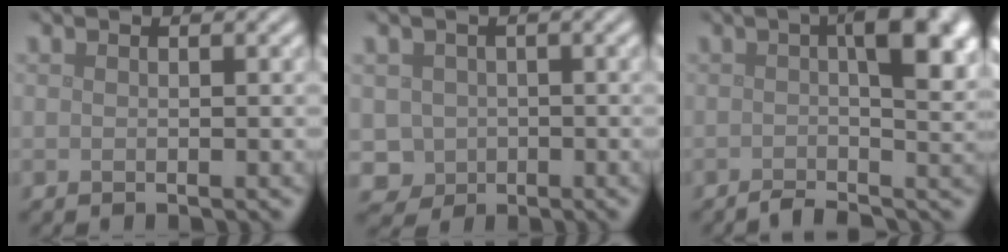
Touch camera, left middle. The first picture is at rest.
{"total": 2.5, "force": [-0.5, 2.4, 0.3], "torque": [0.002, 0.003, -0.005]}
{"total": 7.3, "force": [0.0, 2.4, 6.9], "torque": [-0.082, 0.009, -0.010]}